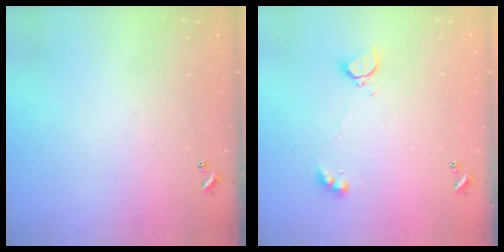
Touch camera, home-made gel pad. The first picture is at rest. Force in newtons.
{"total": 2.3, "press": 2.3, "slide": 0.5}